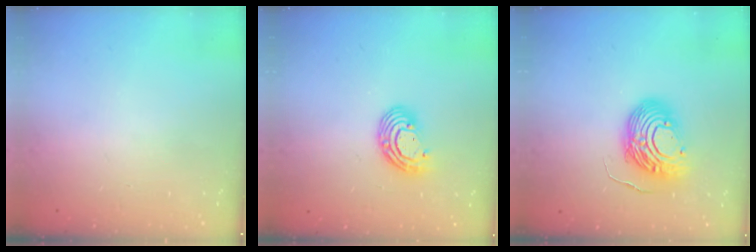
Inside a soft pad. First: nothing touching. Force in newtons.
{"total": 9.0, "press": 9.0, "slide": 0.7}
{"total": 12.6, "press": 12.5, "slide": 1.1}